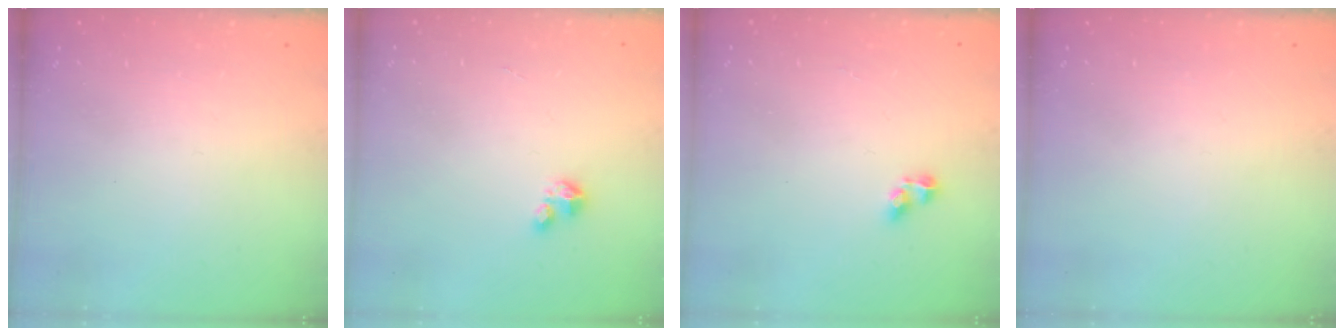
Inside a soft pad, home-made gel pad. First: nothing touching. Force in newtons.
{"total": 1.9, "press": 1.9, "slide": 0.1}
{"total": 2.9, "press": 2.6, "slide": 1.1}
{"total": 0.0}